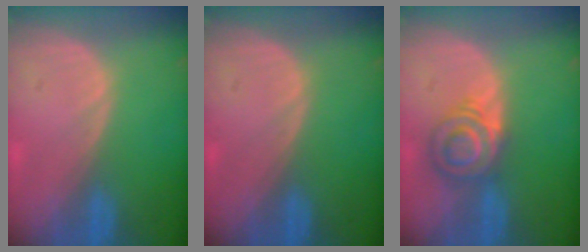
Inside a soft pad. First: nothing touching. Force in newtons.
{"total": 0.0}
{"total": 5.7, "press": 5.6, "slide": 1.0}